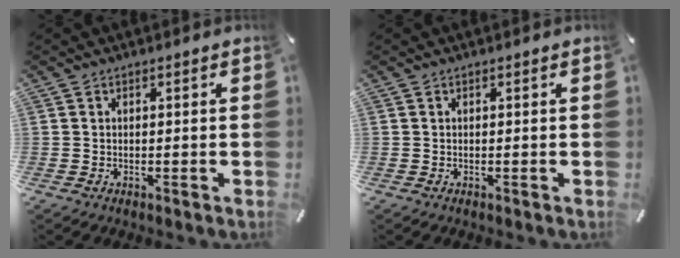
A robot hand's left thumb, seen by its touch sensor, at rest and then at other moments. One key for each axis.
{"total": 0.0}